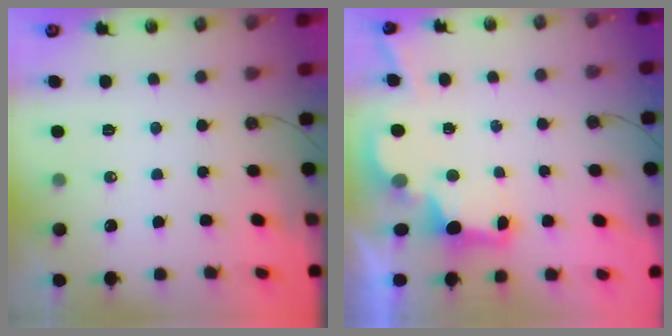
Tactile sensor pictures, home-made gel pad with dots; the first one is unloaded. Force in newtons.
{"total": 2.8, "press": 2.6, "slide": 0.9}